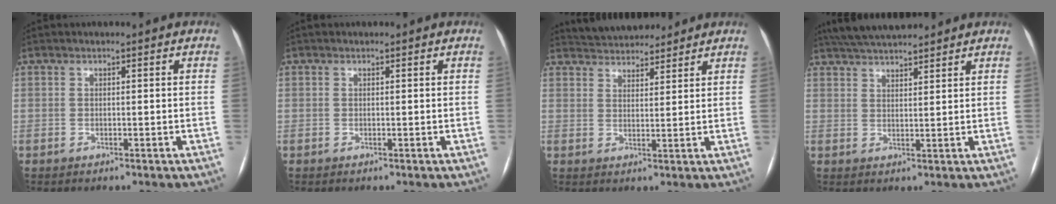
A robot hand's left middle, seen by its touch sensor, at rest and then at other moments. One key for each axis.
{"total": 0.0}
{"total": 8.5, "fx": 8.0, "fy": 2.3, "fz": 1.7, "tx": -0.027, "ty": 0.021, "tz": 0.123}
{"total": 9.6, "fx": 8.6, "fy": 1.6, "fz": 3.9, "tx": -0.069, "ty": 0.030, "tz": 0.140}